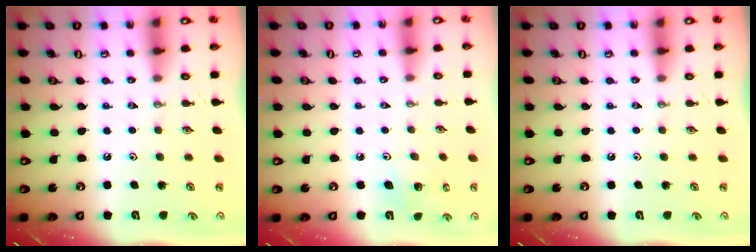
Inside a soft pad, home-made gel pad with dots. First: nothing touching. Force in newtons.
{"total": 4.0, "press": 4.0, "slide": 0.4}
{"total": 0.0}